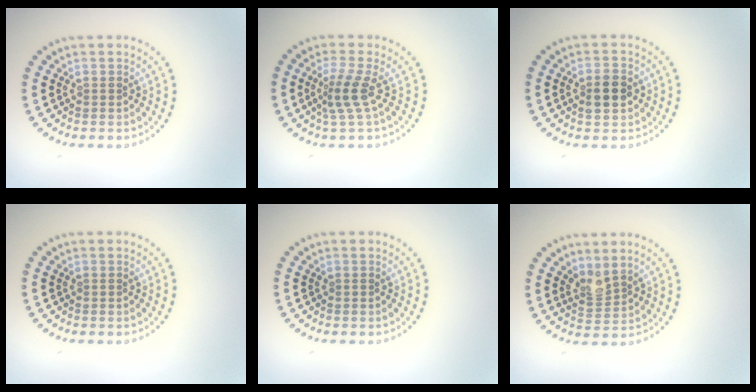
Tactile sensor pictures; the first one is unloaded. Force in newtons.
{"total": 2.7, "press": 1.9, "slide": 1.9}
{"total": 2.7, "press": 2.7, "slide": 0.2}
{"total": 0.0}
{"total": 0.0}
{"total": 2.0, "press": 1.5, "slide": 1.4}